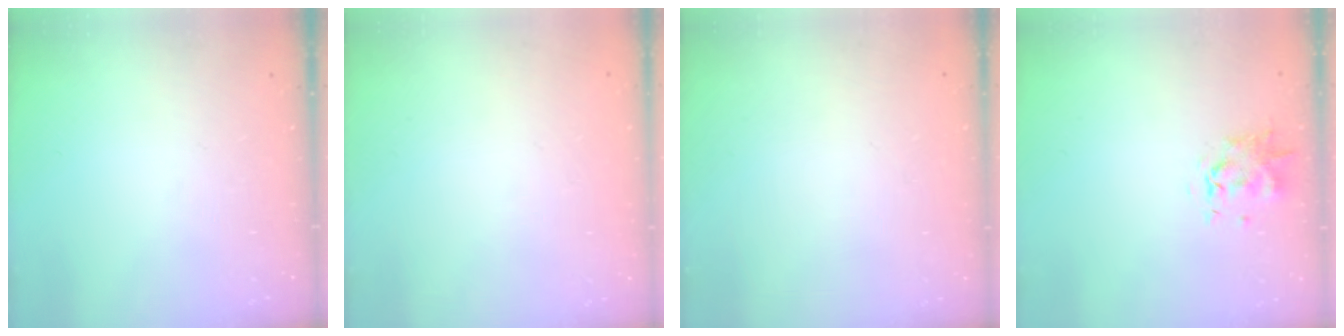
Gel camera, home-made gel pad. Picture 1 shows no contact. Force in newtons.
{"total": 1.6, "press": 1.6, "slide": 0.2}
{"total": 1.8, "press": 1.8, "slide": 0.2}
{"total": 1.0, "press": 0.9, "slide": 0.3}